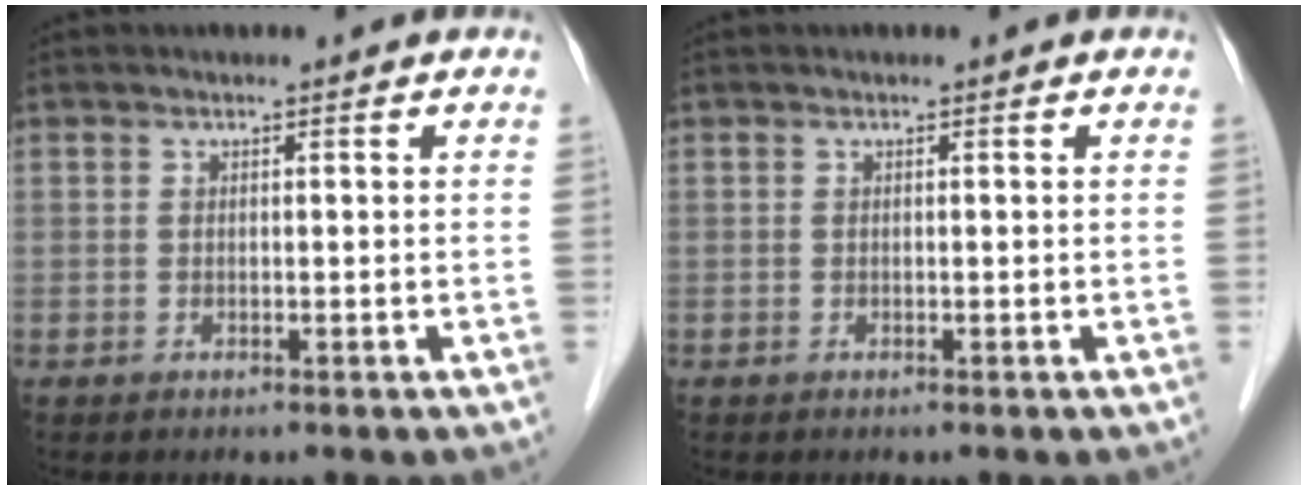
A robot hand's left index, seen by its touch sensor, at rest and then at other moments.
{"total": 0.0}